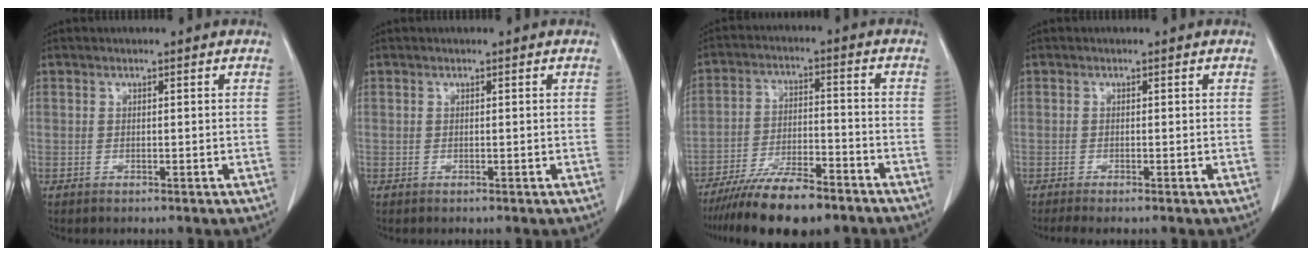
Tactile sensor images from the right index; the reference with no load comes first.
{"total": 0.0}
{"total": 12.9, "force": [-10.4, 3.1, 7.1], "torque": [-0.118, -0.010, -0.172]}
{"total": 1.7, "force": [-1.3, -0.1, 1.0], "torque": [-0.019, -0.004, -0.022]}